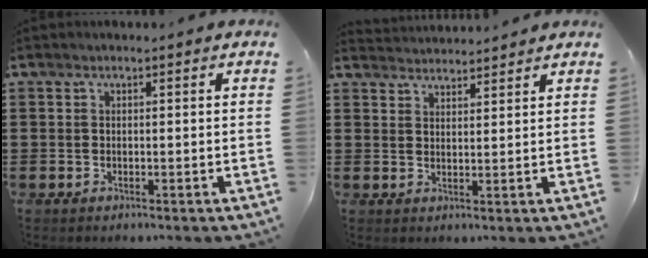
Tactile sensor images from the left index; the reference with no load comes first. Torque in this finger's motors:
{"motor_torque": [-2.14, 0.00, -0.34, -0.07]}